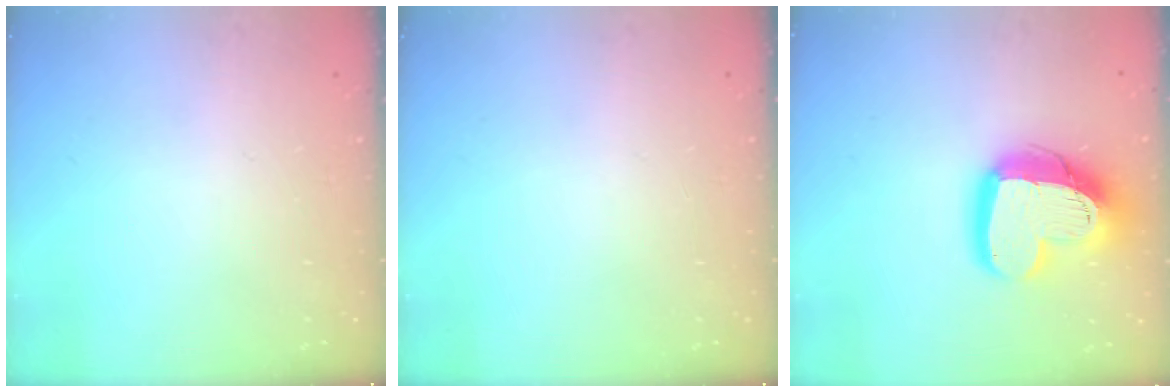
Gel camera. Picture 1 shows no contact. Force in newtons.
{"total": 0.0}
{"total": 18.8, "press": 18.7, "slide": 1.8}